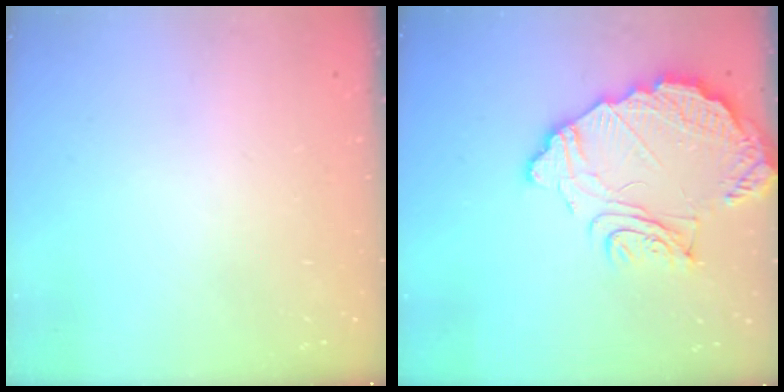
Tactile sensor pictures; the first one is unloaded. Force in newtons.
{"total": 14.3, "press": 14.3, "slide": 1.1}